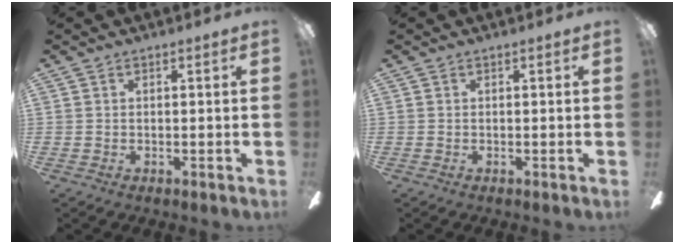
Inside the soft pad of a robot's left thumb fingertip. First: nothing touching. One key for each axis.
{"total": 0.0}